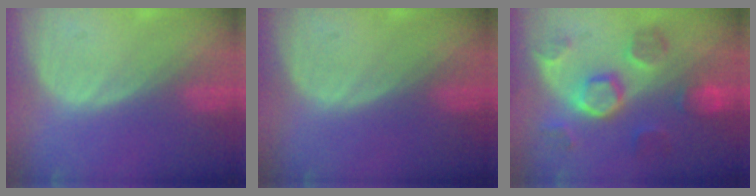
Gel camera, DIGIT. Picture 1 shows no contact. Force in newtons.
{"total": 0.0}
{"total": 8.5, "press": 8.4, "slide": 0.8}